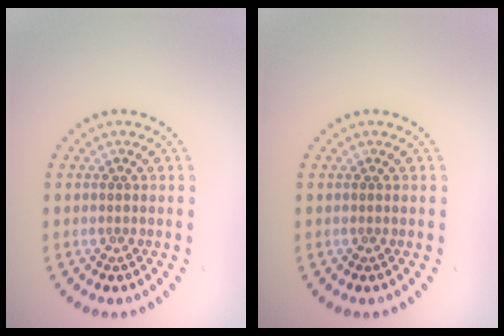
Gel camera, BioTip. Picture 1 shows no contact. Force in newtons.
{"total": 0.0}